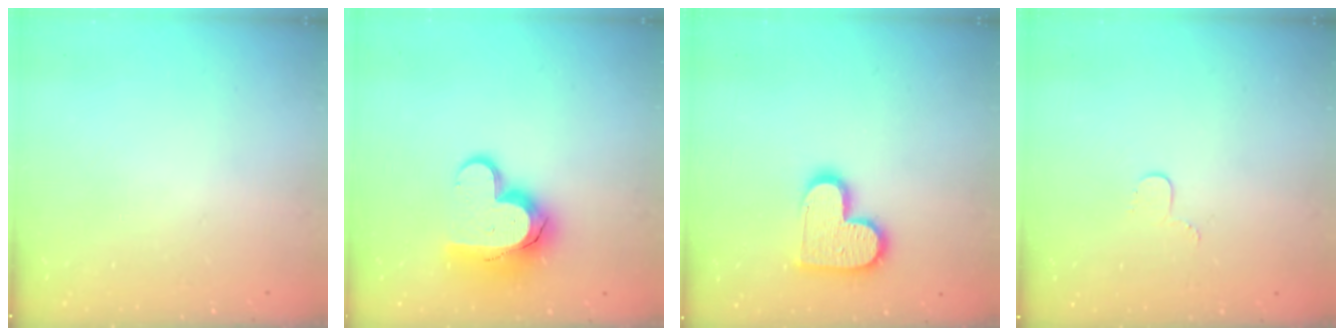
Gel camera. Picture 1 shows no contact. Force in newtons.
{"total": 14.1, "press": 14.0, "slide": 1.2}
{"total": 14.2, "press": 14.2, "slide": 1.1}
{"total": 3.5, "press": 3.5, "slide": 0.4}